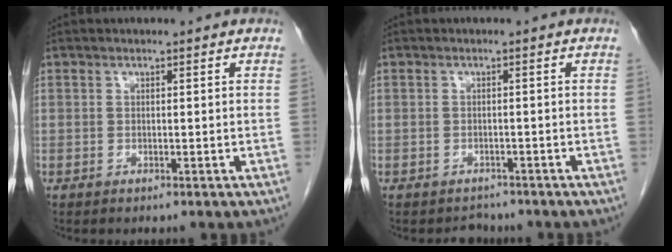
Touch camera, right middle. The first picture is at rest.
{"total": 2.1, "force": [-1.8, 1.0, -0.3], "torque": [-0.004, -0.002, -0.029]}